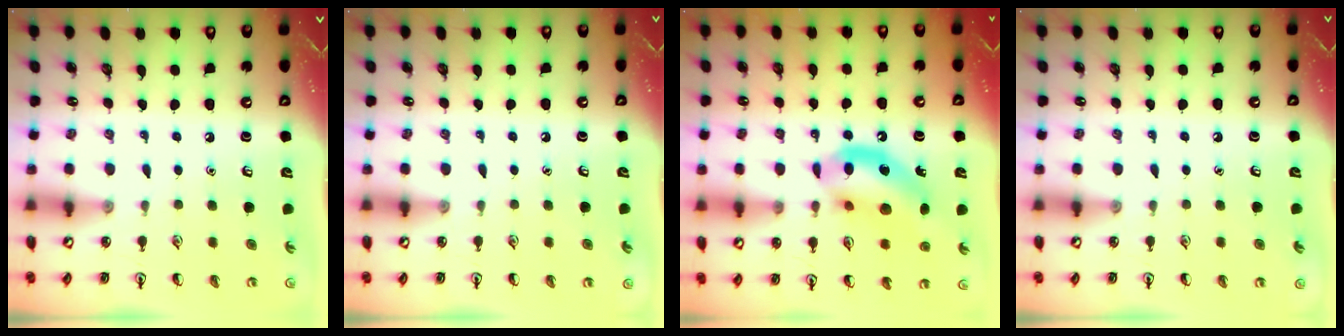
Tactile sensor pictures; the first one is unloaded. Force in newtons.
{"total": 0.0}
{"total": 14.8, "press": 14.3, "slide": 3.7}
{"total": 0.0}